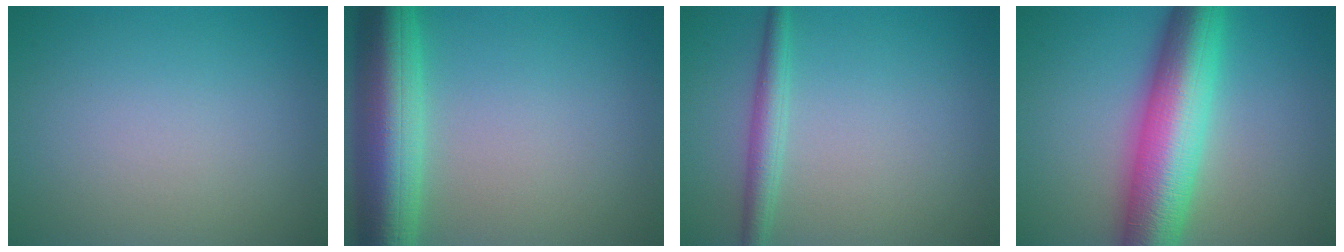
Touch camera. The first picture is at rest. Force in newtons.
{"total": 8.9, "press": 8.9, "slide": 0.3}
{"total": 2.3, "press": 2.3, "slide": 0.0}
{"total": 10.6, "press": 10.6, "slide": 0.1}